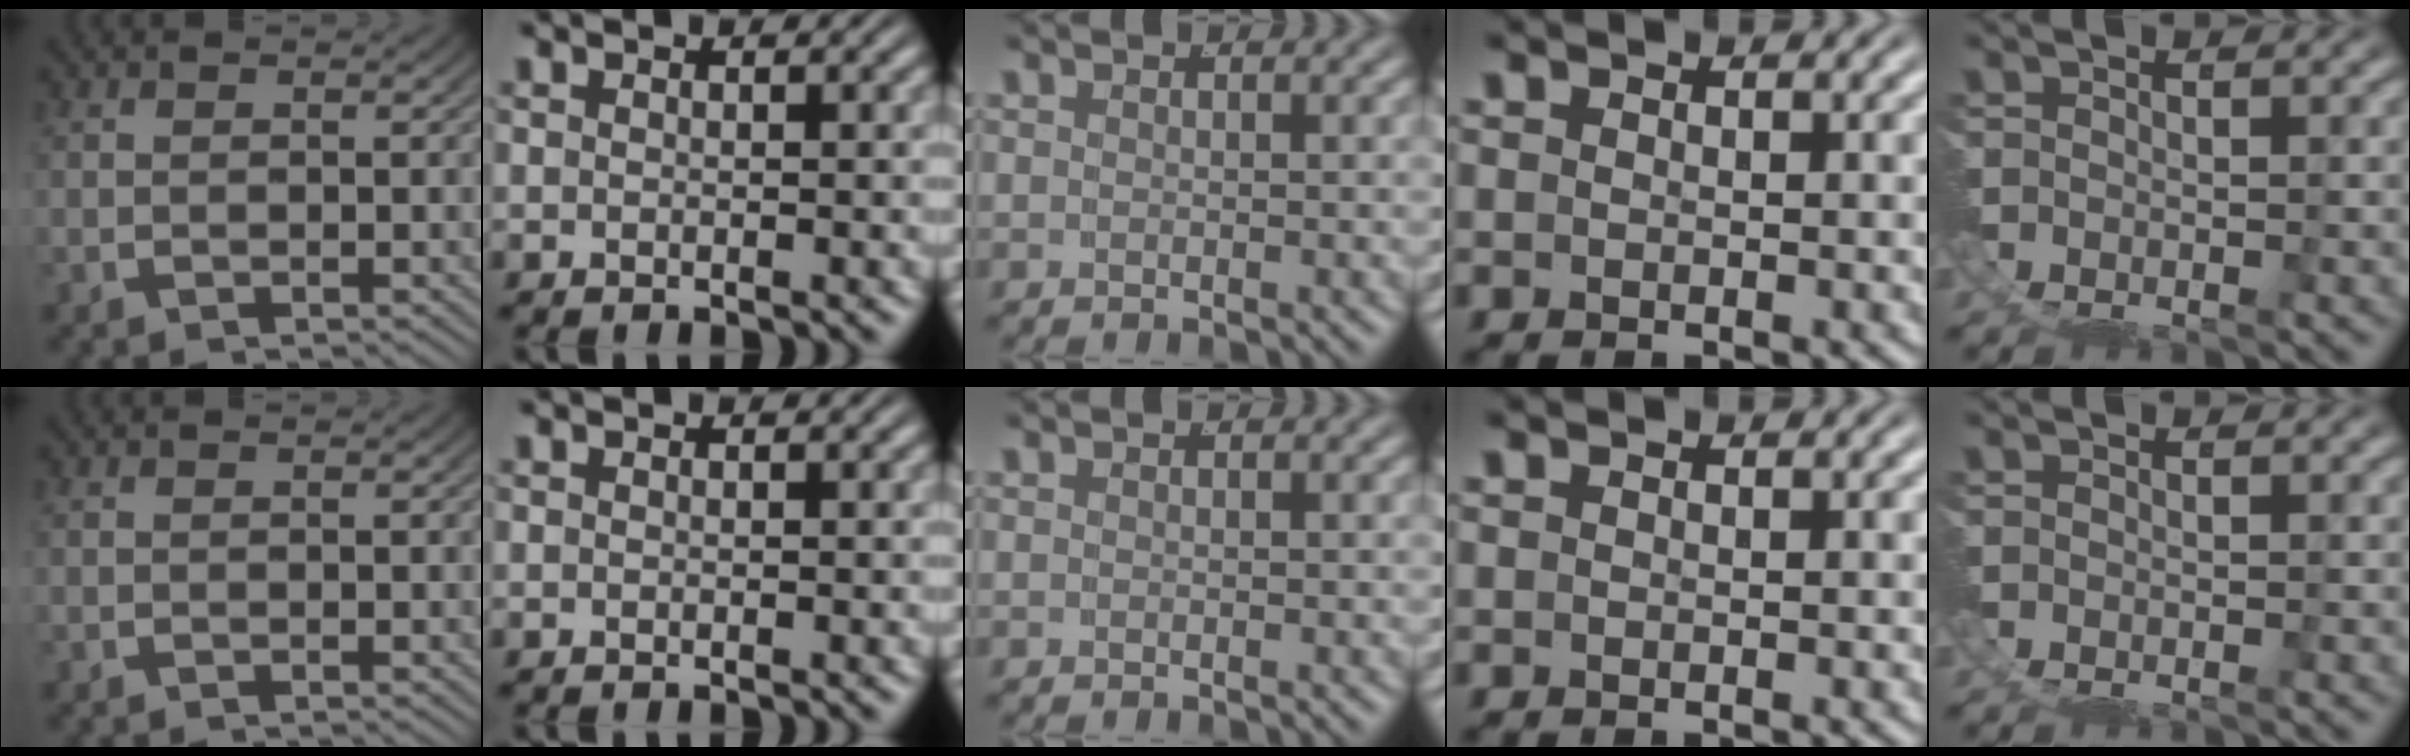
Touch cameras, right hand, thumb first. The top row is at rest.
{}